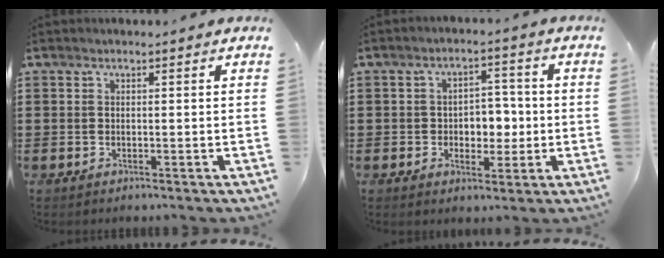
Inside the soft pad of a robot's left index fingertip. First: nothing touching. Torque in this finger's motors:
{"motor_torque": [0.26, -0.04, 0.28, 0.08]}